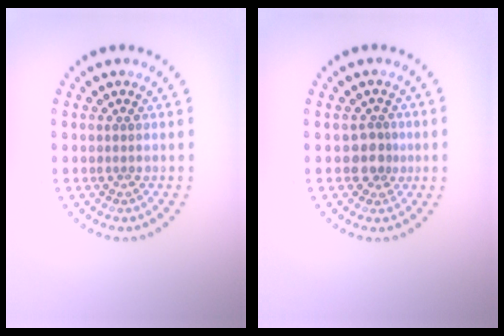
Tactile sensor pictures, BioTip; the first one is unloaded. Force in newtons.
{"total": 2.0, "press": 1.7, "slide": 1.1}